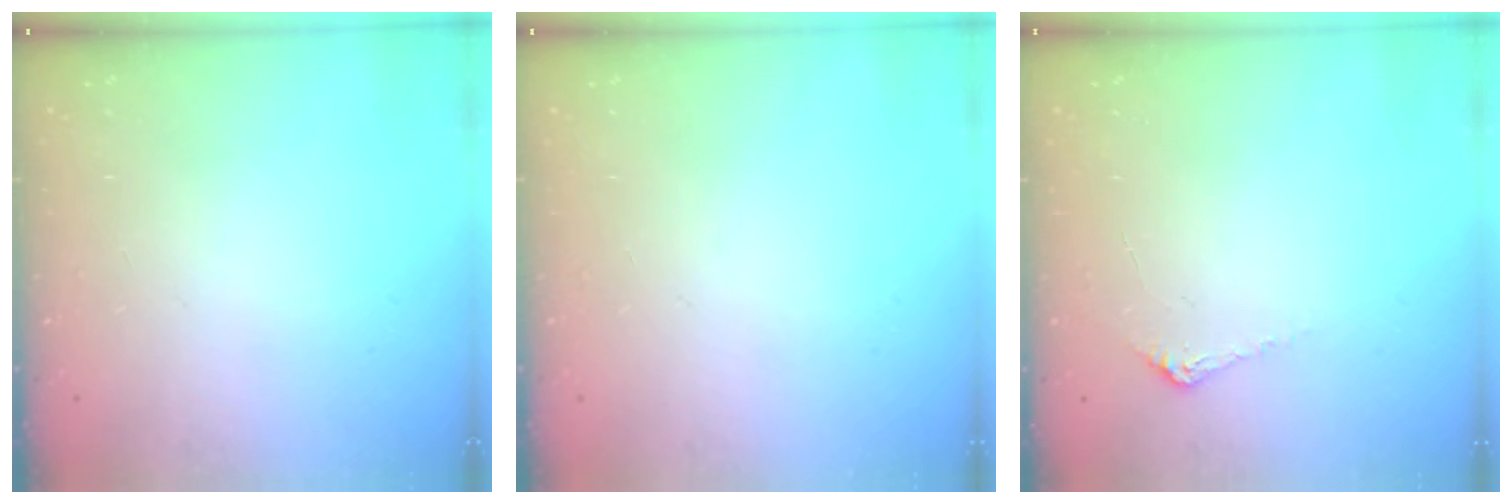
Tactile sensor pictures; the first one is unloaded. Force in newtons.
{"total": 0.0}
{"total": 4.8, "press": 4.8, "slide": 0.4}